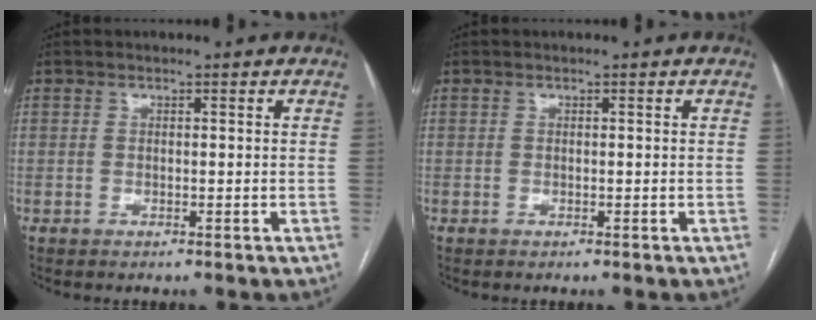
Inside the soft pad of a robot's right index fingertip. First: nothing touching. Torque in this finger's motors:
{"motor_torque": [0.00, 0.00, 0.00, 0.00]}